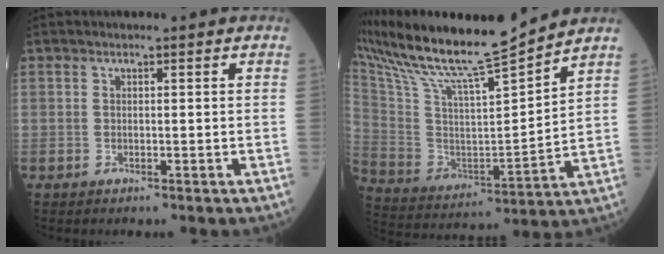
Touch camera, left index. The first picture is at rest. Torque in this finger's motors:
{"motor_torque": [0.91, -1.22, 0.44, 0.15]}